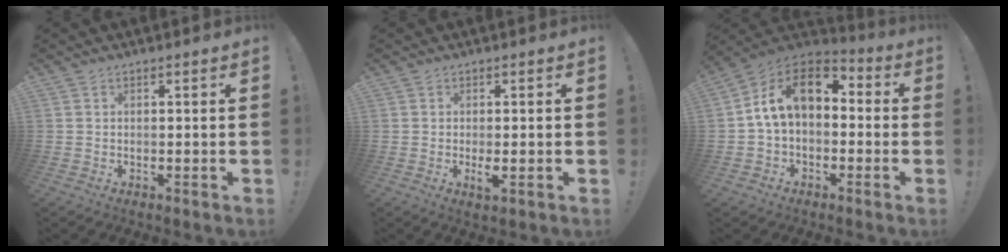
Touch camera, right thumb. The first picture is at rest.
{"total": 2.7, "force": [-0.3, 0.4, 2.6], "torque": [-0.036, -0.004, -0.006]}
{"total": 14.4, "force": [3.3, 9.2, 10.5], "torque": [-0.170, 0.007, 0.061]}